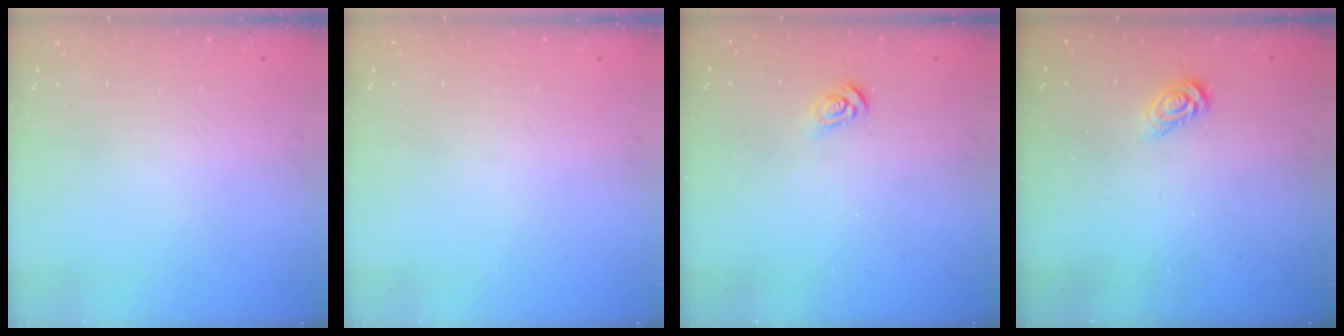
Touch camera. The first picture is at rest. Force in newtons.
{"total": 0.0}
{"total": 3.7, "press": 3.7, "slide": 0.2}
{"total": 3.4, "press": 3.4, "slide": 0.3}